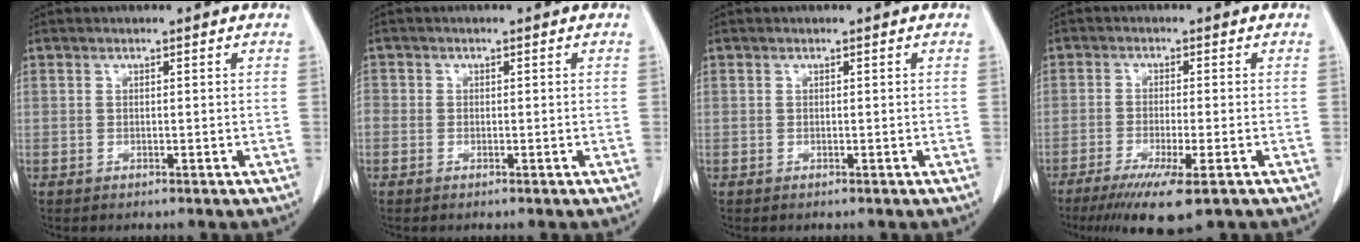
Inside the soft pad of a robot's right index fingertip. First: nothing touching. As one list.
[{"total": 1.6, "force": [-0.5, 1.4, 0.5], "torque": [-0.014, 0.006, -0.012]}, {"total": 0.0}, {"total": 8.8, "force": [-5.5, 0.4, 6.8], "torque": [-0.114, -0.027, -0.083]}]